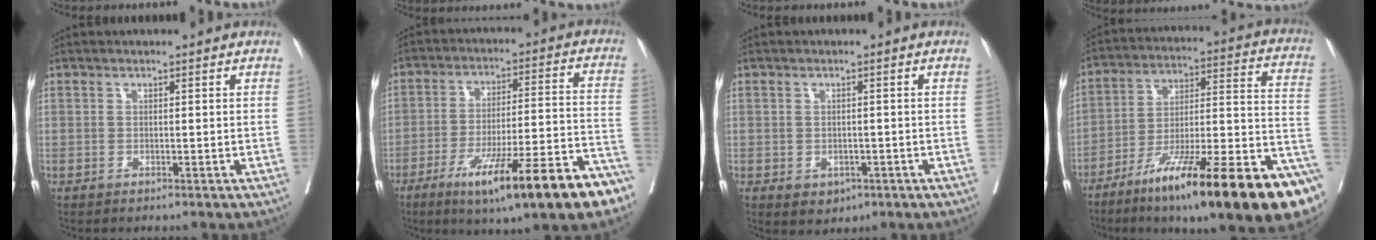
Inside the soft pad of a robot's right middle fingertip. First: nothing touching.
{"total": 19.7, "force": [-12.0, 1.9, 15.5], "torque": [-0.185, -0.007, -0.184]}
{"total": 3.2, "force": [-1.4, 2.4, 1.6], "torque": [-0.019, -0.001, -0.006]}
{"total": 28.5, "force": [-16.5, 3.3, 23.1], "torque": [-0.253, -0.007, -0.266]}